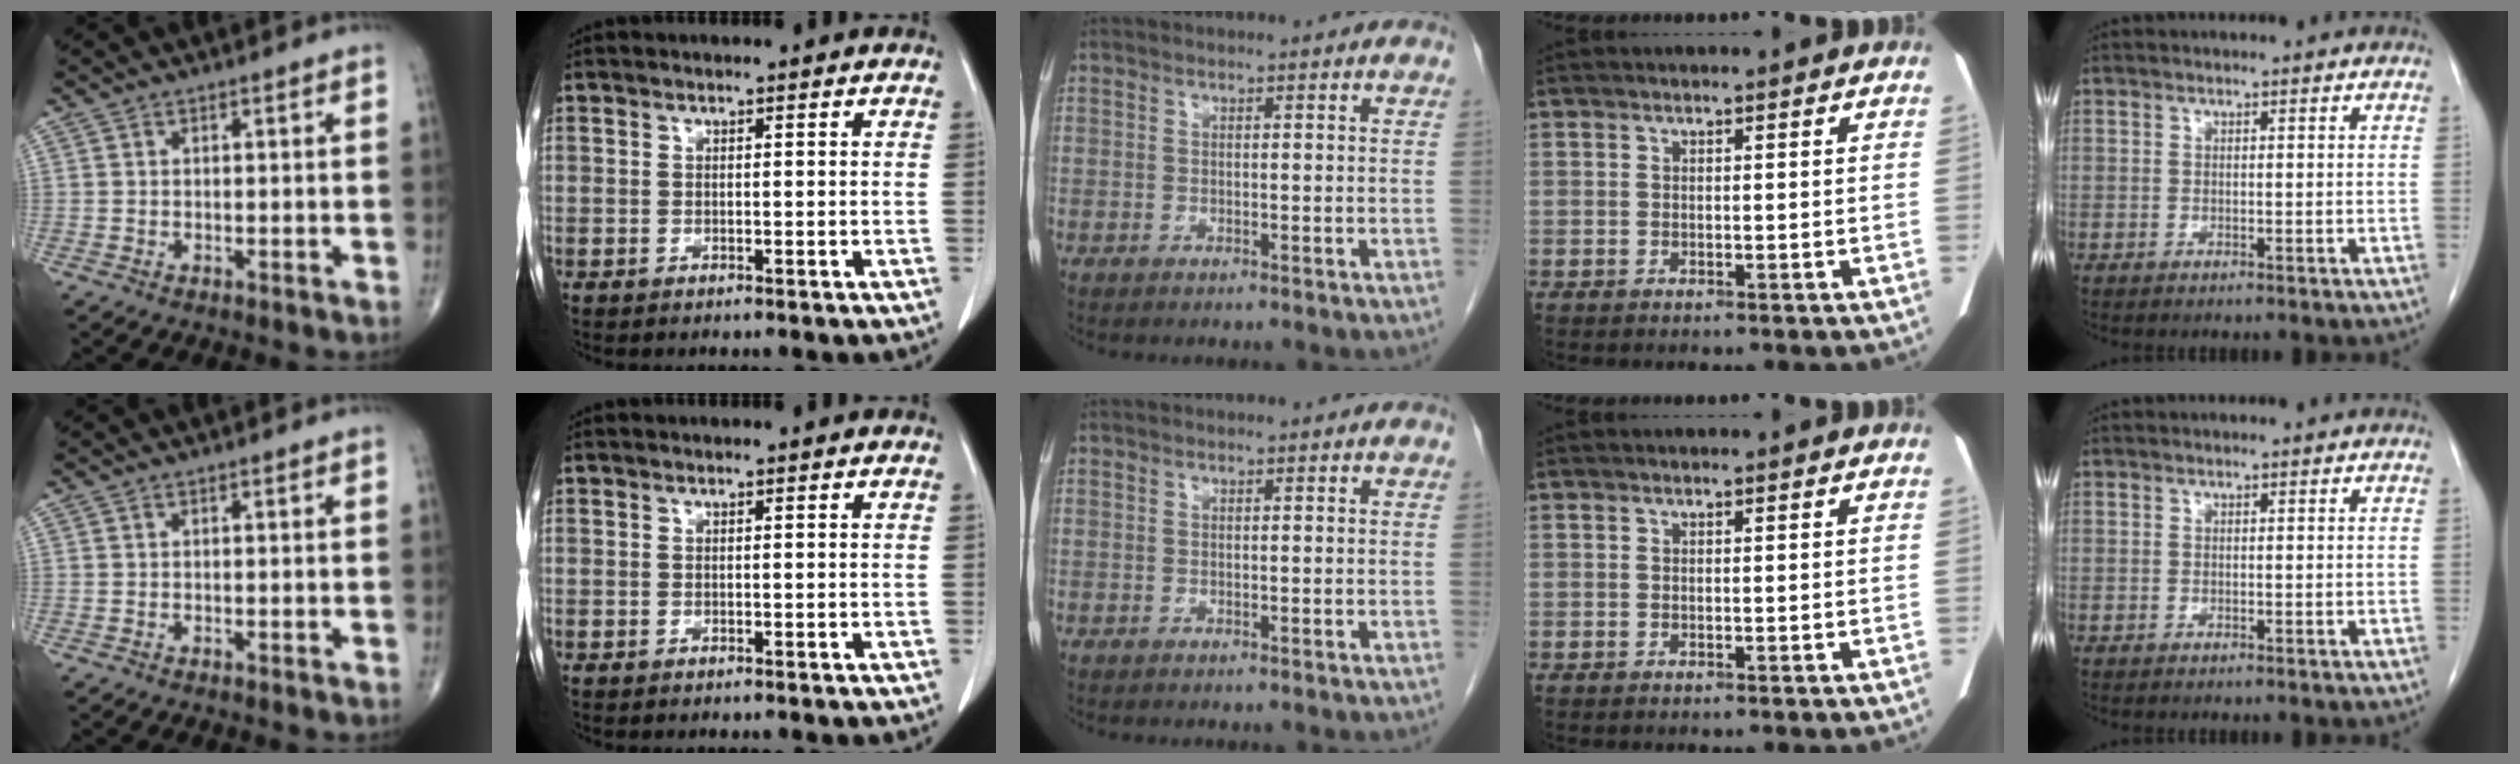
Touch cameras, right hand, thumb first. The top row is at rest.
{}